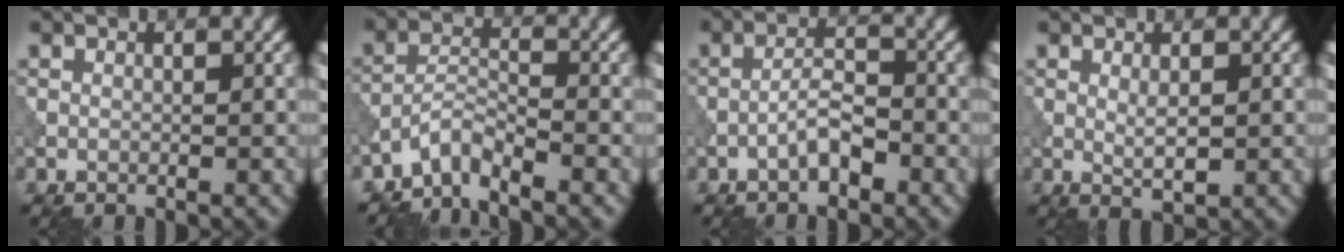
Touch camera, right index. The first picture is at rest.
{"total": 3.1, "force": [-2.8, 0.4, 1.1], "torque": [-0.019, 0.005, -0.067]}
{"total": 2.5, "force": [-1.5, 0.7, 1.8], "torque": [-0.034, 0.011, -0.032]}
{"total": 1.8, "force": [0.3, 0.5, 1.7], "torque": [-0.035, -0.004, 0.009]}